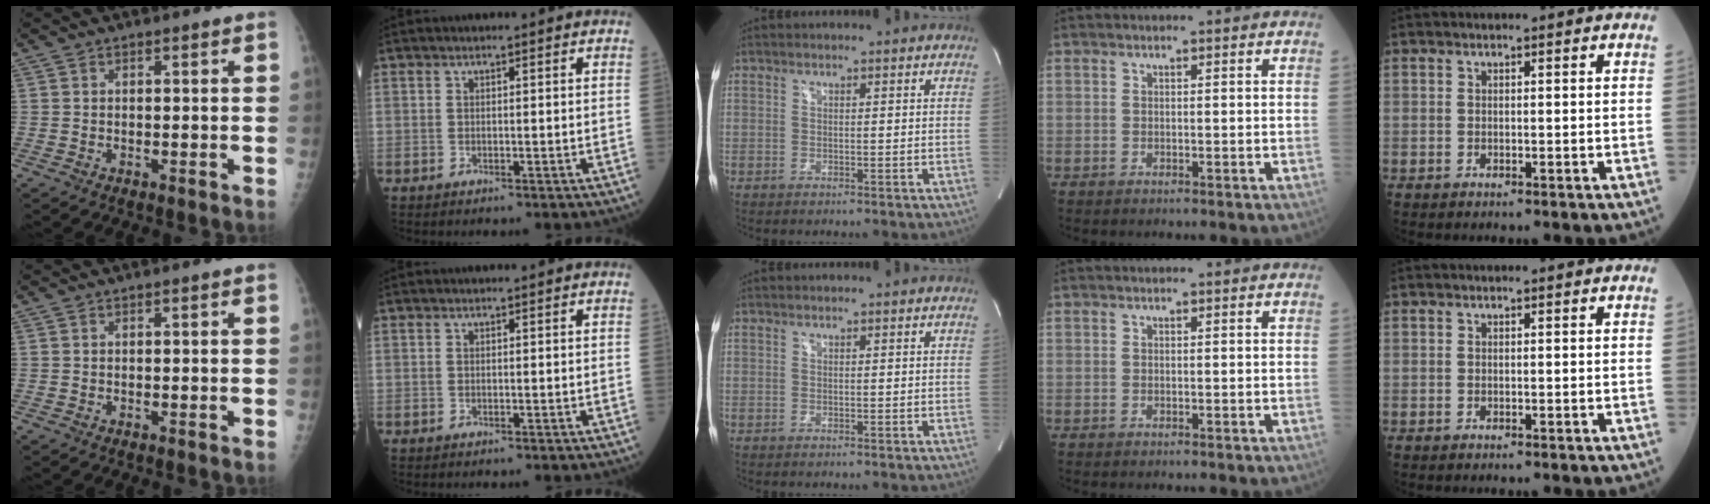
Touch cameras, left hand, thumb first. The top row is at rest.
{}